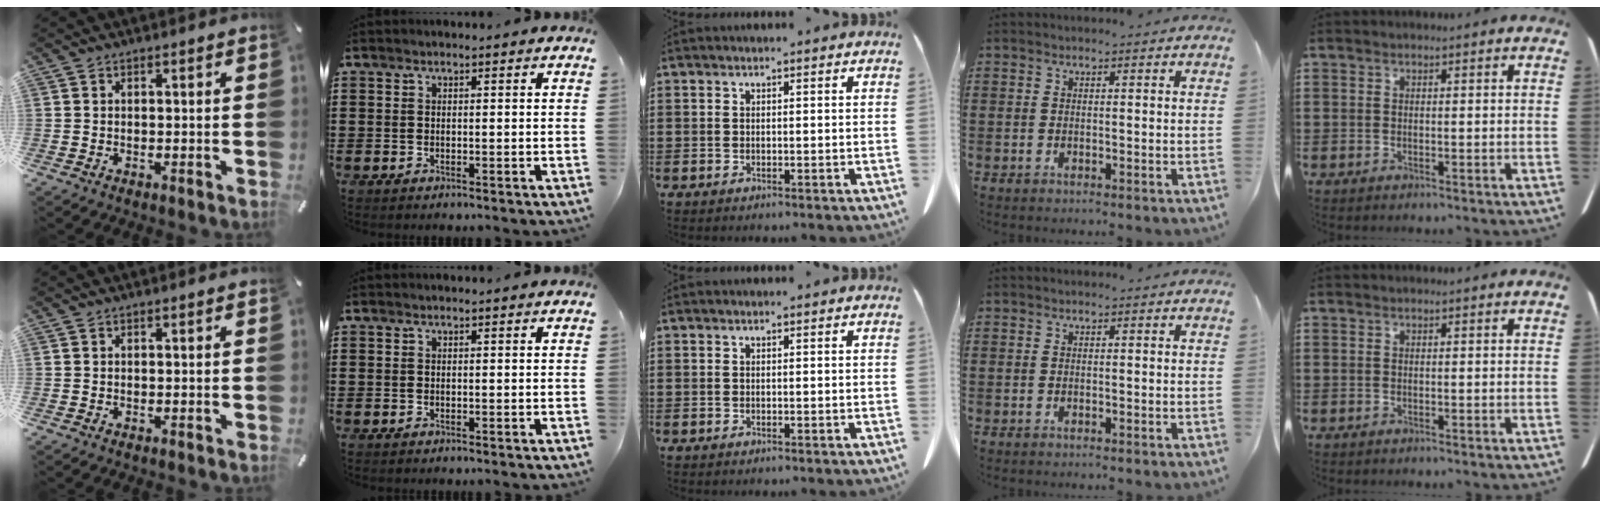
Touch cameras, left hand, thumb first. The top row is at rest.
{}